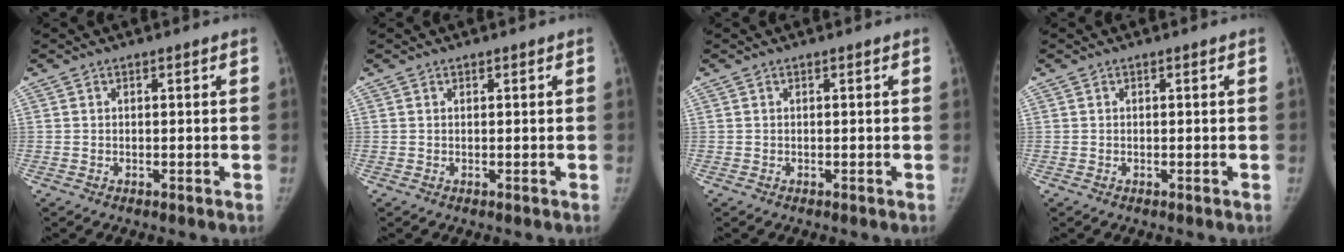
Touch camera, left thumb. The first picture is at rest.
{"total": 0.0}
{"total": 0.0}
{"total": 0.0}